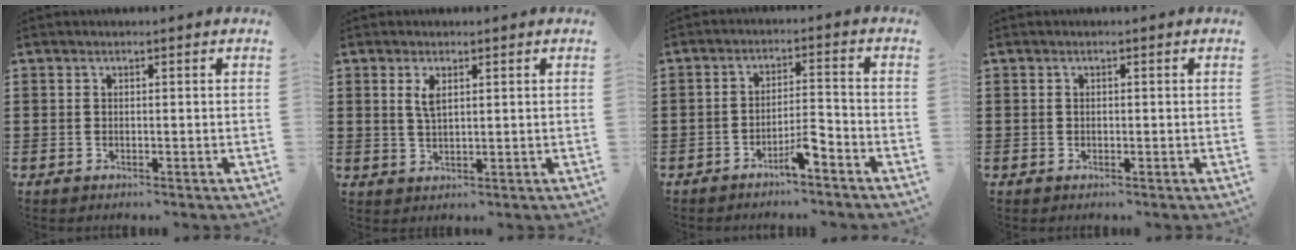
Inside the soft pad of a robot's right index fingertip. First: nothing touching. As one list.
[{"total": 2.7, "force": [1.1, 1.0, 2.3], "torque": [-0.049, 0.004, 0.018]}, {"total": 4.3, "force": [-3.3, 0.4, 2.6], "torque": [-0.053, 0.002, -0.065]}, {"total": 0.0}]